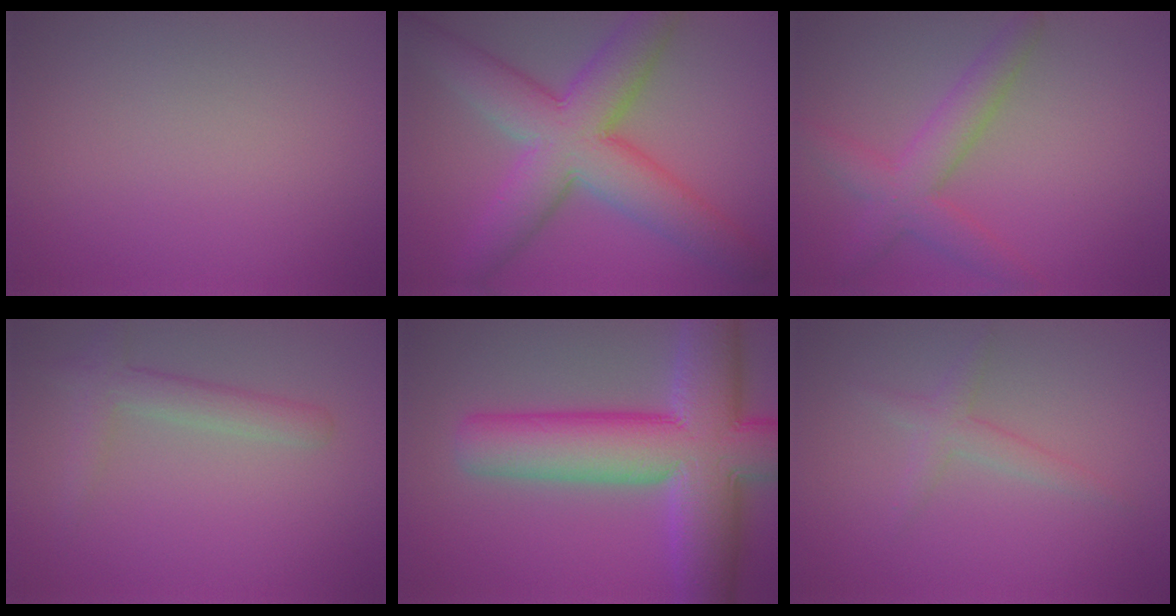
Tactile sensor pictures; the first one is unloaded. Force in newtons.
{"total": 9.7, "press": 9.7, "slide": 0.3}
{"total": 2.9, "press": 2.9, "slide": 0.2}
{"total": 2.6, "press": 2.6, "slide": 0.2}
{"total": 13.0, "press": 13.0, "slide": 0.7}
{"total": 1.8, "press": 1.8, "slide": 0.0}